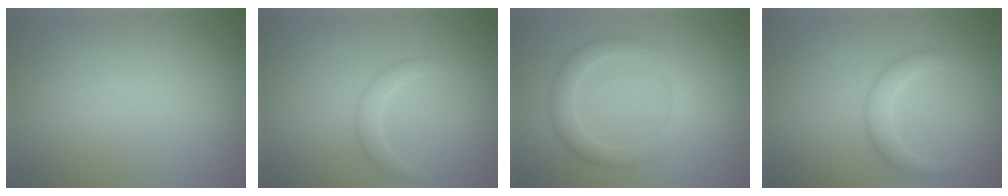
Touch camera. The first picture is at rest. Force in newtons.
{"total": 1.6, "press": 1.6, "slide": 0.1}
{"total": 2.6, "press": 2.6, "slide": 0.1}
{"total": 2.0, "press": 2.0, "slide": 0.0}